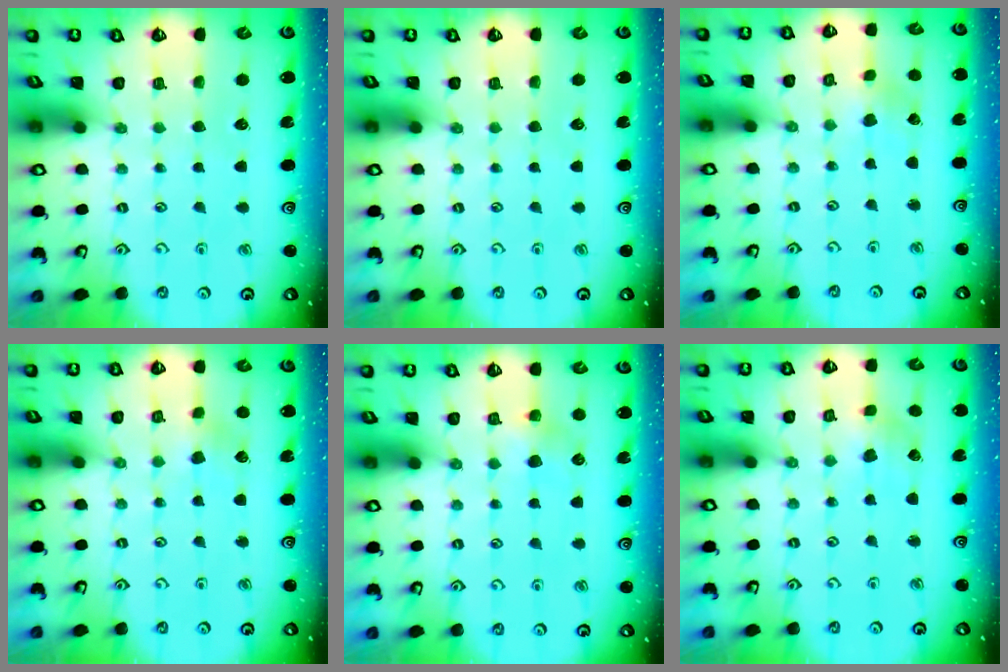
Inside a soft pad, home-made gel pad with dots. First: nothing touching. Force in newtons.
{"total": 0.0}
{"total": 0.9, "press": 0.9, "slide": 0.2}
{"total": 3.1, "press": 3.1, "slide": 0.4}
{"total": 5.4, "press": 5.3, "slide": 0.6}
{"total": 2.6, "press": 2.6, "slide": 0.5}